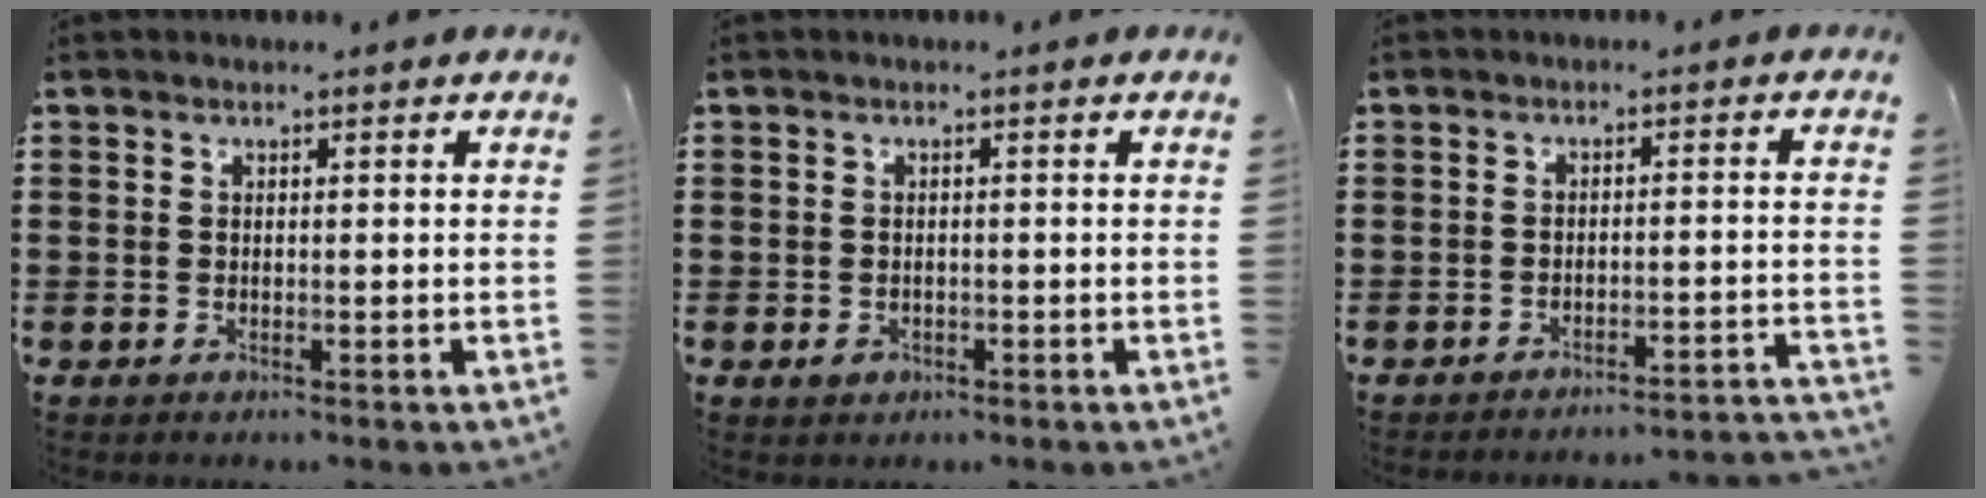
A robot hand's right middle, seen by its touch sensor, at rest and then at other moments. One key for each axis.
{"total": 0.9, "fx": -0.4, "fy": 0.7, "fz": 0.4, "tx": -0.011, "ty": 0.001, "tz": -0.008}
{"total": 2.6, "fx": -2.5, "fy": -0.3, "fz": 0.5, "tx": -0.011, "ty": 0.002, "tz": -0.054}